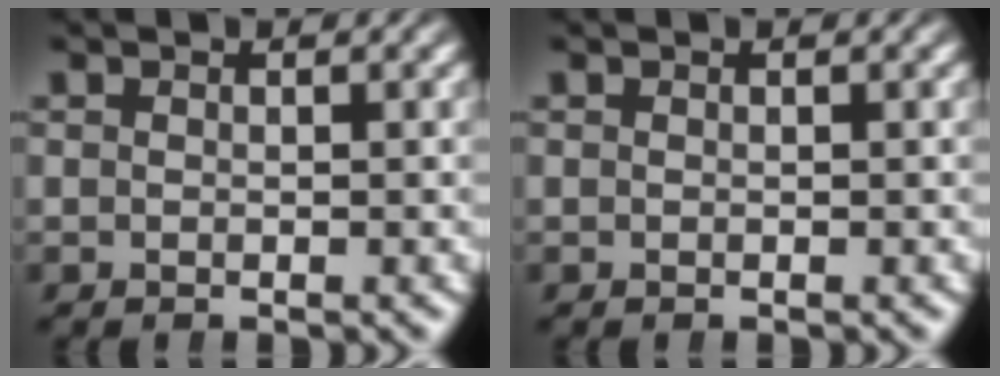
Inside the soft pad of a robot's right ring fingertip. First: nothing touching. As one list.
[{"total": 0.0}]